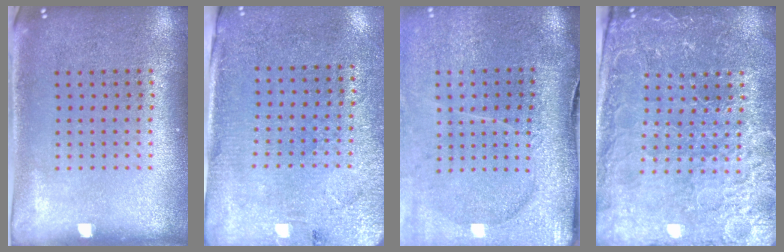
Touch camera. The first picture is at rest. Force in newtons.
{"total": 2.7, "press": 2.4, "slide": 1.3}
{"total": 4.6, "press": 3.7, "slide": 2.8}
{"total": 4.1, "press": 4.0, "slide": 1.0}